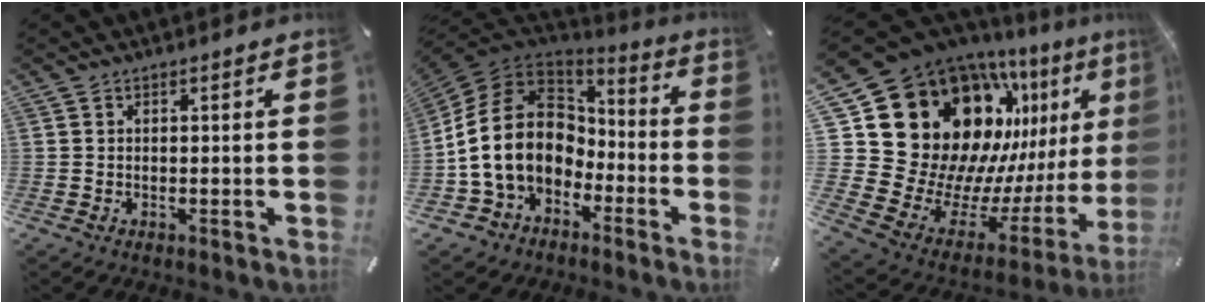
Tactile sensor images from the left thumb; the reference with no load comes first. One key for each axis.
{"total": 17.8, "fx": -1.3, "fy": 14.2, "fz": 10.7, "tx": -0.227, "ty": 0.014, "tz": -0.023}
{"total": 25.4, "fx": 10.6, "fy": 18.9, "fz": 13.3, "tx": -0.188, "ty": -0.156, "tz": 0.244}